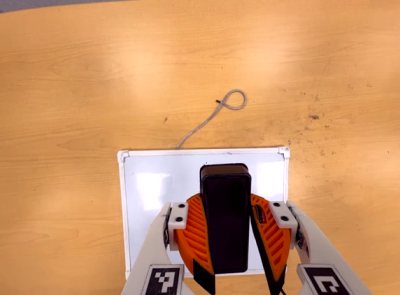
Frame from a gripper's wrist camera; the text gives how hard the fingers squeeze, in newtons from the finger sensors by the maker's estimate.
{"total": 9.5, "left": 9.3, "right": 9.7}